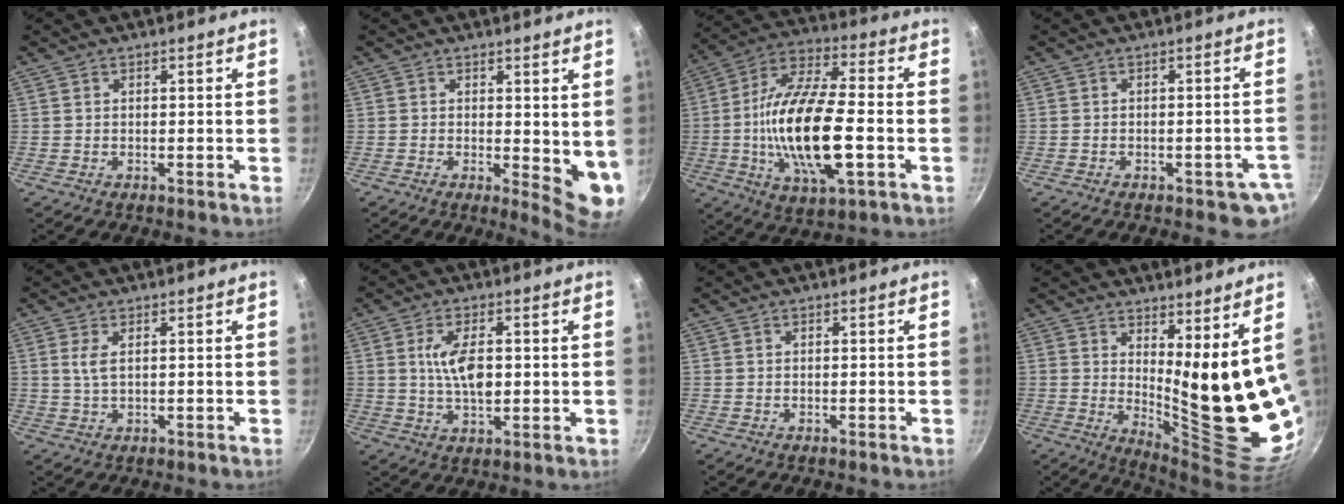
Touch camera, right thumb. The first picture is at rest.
{"total": 7.2, "force": [0.8, 3.1, 6.5], "torque": [-0.073, -0.025, 0.012]}
{"total": 21.3, "force": [-3.4, 8.1, 19.4], "torque": [-0.363, 0.017, -0.073]}
{"total": 4.4, "force": [-2.0, 2.5, 3.0], "torque": [-0.010, 0.026, -0.014]}
{"total": 2.9, "force": [0.8, 1.2, 2.5], "torque": [-0.053, -0.003, 0.016]}
{"total": 8.1, "force": [0.9, 3.9, 7.0], "torque": [-0.122, 0.000, 0.015]}
{"total": 0.0}
{"total": 17.7, "force": [5.1, 5.2, 16.1], "torque": [-0.202, -0.074, 0.089]}